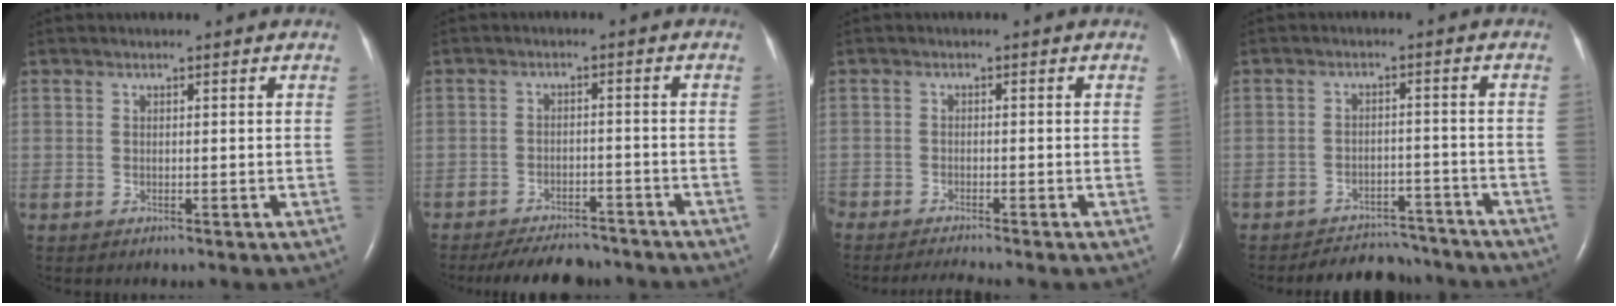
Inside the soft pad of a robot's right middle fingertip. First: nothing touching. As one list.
[{"total": 9.9, "force": [-8.9, 3.1, 3.1], "torque": [-0.048, -0.003, -0.122]}, {"total": 3.4, "force": [-3.2, -0.7, 1.0], "torque": [-0.020, -0.016, -0.055]}, {"total": 8.4, "force": [-8.0, 2.7, 0.3], "torque": [0.005, 0.014, -0.105]}]